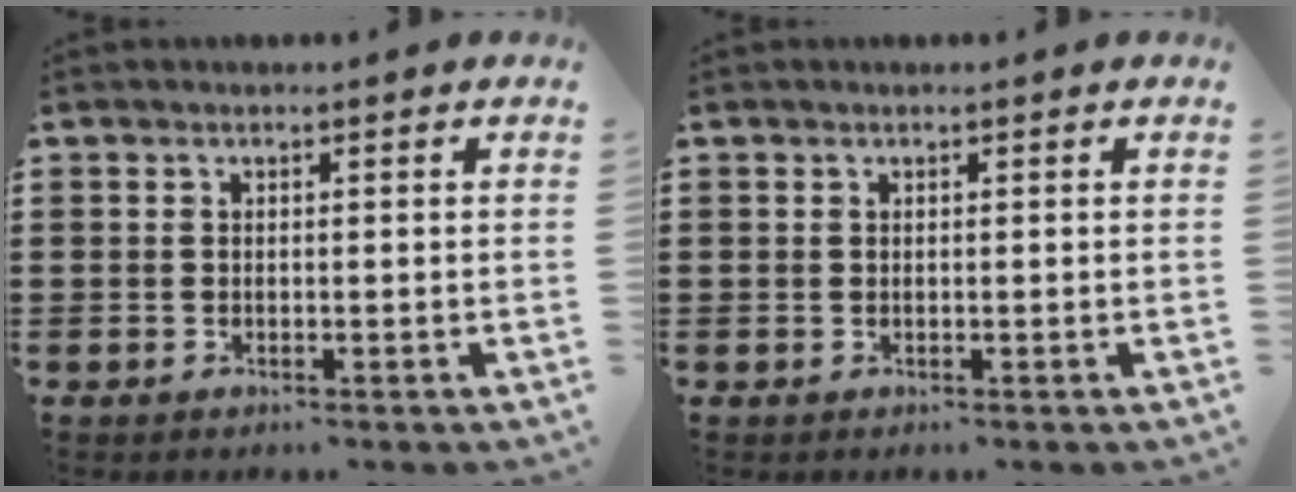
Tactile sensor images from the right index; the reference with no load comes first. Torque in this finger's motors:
{"motor_torque": [1.04, 1.10, 0.01, -0.07]}